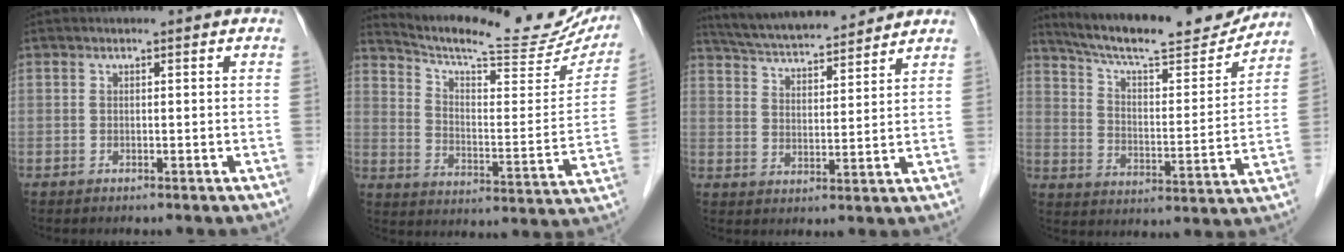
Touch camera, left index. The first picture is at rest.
{"total": 23.8, "force": [21.6, 4.2, 9.2], "torque": [-0.140, -0.036, 0.283]}
{"total": 14.6, "force": [13.5, 1.8, 5.5], "torque": [-0.099, 0.024, 0.218]}
{"total": 19.9, "force": [18.1, 2.7, 7.8], "torque": [-0.132, -0.009, 0.266]}